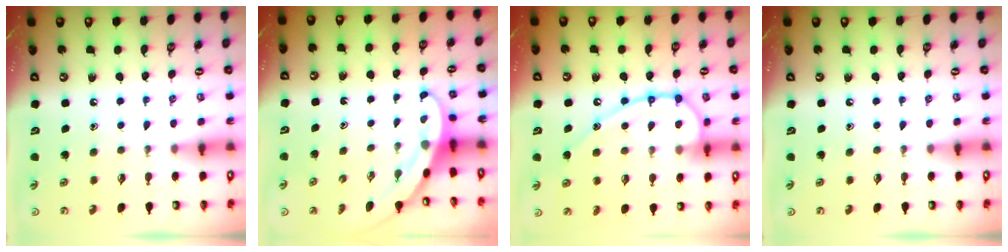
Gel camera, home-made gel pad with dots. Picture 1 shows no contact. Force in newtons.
{"total": 3.0, "press": 3.0, "slide": 0.1}
{"total": 14.4, "press": 14.3, "slide": 1.5}
{"total": 0.0}